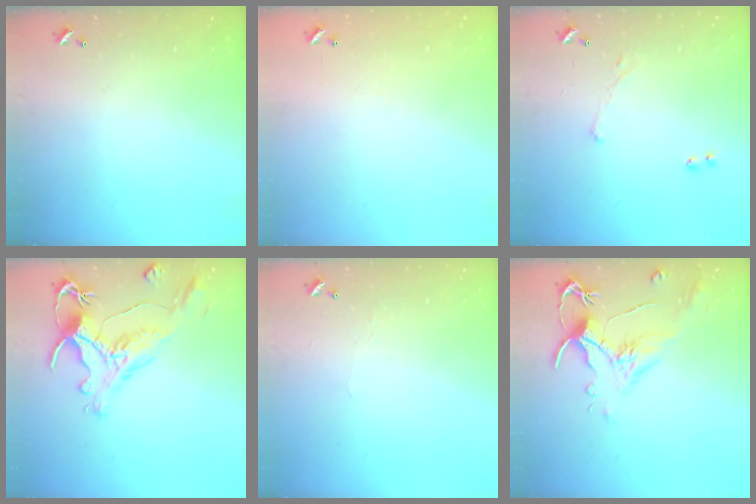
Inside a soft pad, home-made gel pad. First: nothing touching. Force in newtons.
{"total": 5.8, "press": 5.7, "slide": 0.8}
{"total": 1.6, "press": 1.5, "slide": 0.6}
{"total": 1.5, "press": 0.7, "slide": 1.3}
{"total": 0.9, "press": 0.7, "slide": 0.4}
{"total": 1.5, "press": 1.0, "slide": 1.1}